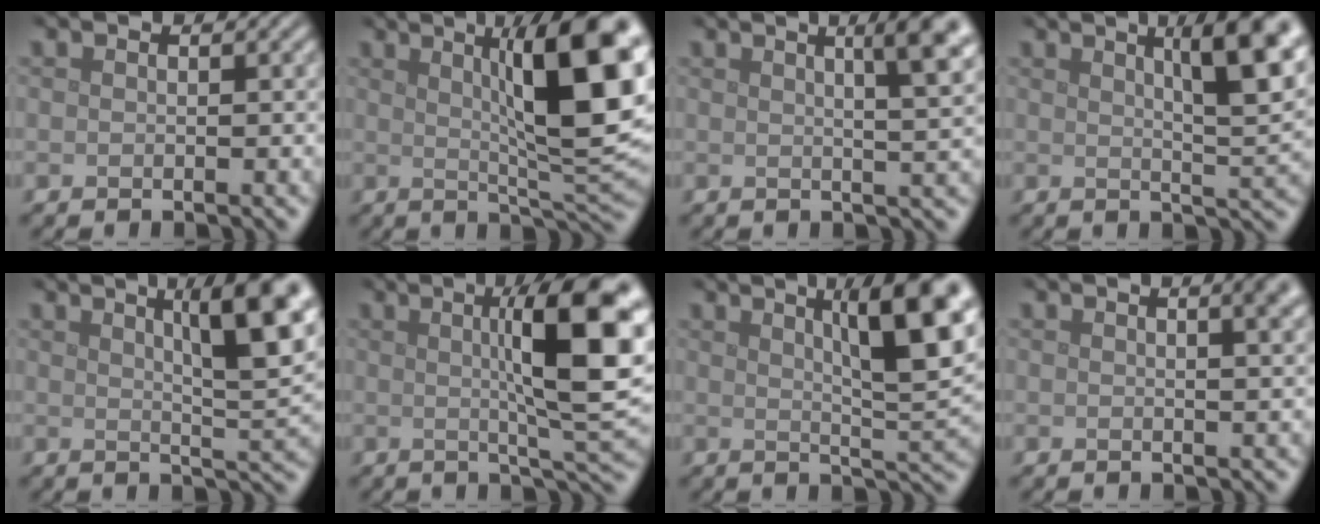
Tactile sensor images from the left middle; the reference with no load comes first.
{"total": 12.9, "force": [3.3, 3.2, 12.1], "torque": [-0.136, 0.007, 0.052]}
{"total": 6.8, "force": [2.9, 2.1, 5.8], "torque": [-0.040, 0.032, 0.016]}
{"total": 8.7, "force": [3.6, 2.2, 7.6], "torque": [-0.073, 0.016, 0.046]}
{"total": 9.7, "force": [3.9, 2.5, 8.6], "torque": [-0.088, 0.017, 0.052]}
{"total": 12.0, "force": [2.1, 2.9, 11.5], "torque": [-0.141, 0.005, 0.031]}
{"total": 10.7, "force": [4.1, 2.8, 9.5], "torque": [-0.107, 0.014, 0.056]}
{"total": 5.1, "force": [2.3, 2.3, 3.9], "torque": [-0.012, 0.032, 0.000]}